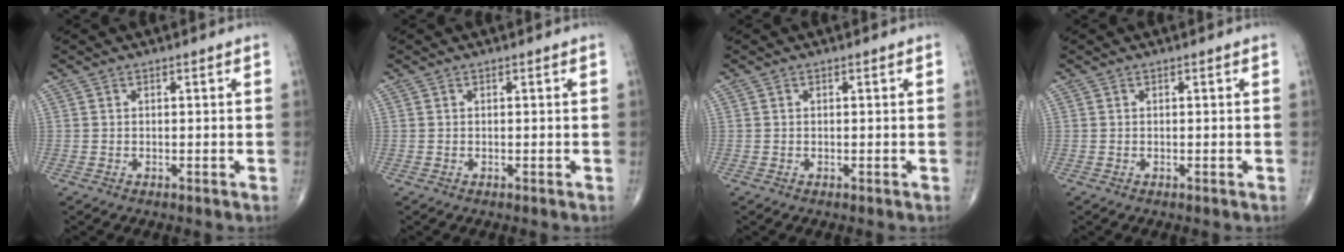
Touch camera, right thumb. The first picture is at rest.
{"total": 0.0}
{"total": 0.0}
{"total": 0.0}